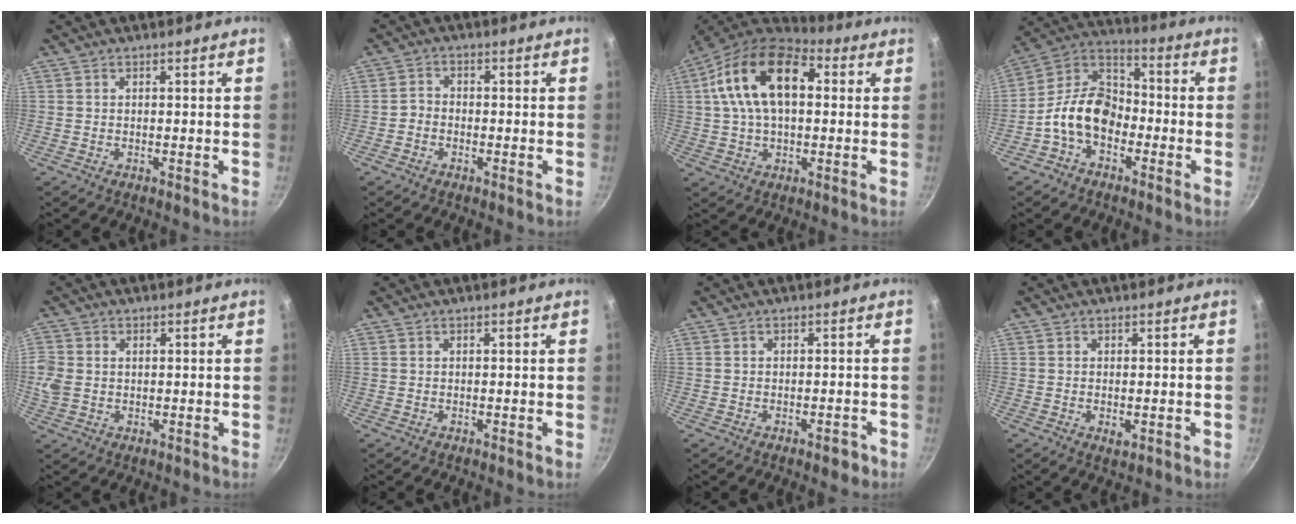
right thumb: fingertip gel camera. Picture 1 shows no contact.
{"total": 2.4, "force": [-1.1, 1.9, 0.9], "torque": [-0.010, 0.019, -0.027]}
{"total": 18.1, "force": [3.5, 10.7, 14.2], "torque": [-0.227, 0.022, 0.041]}
{"total": 12.8, "force": [-4.1, 8.9, 8.2], "torque": [-0.111, 0.049, -0.099]}
{"total": 6.1, "force": [0.5, 4.9, 3.6], "torque": [-0.076, 0.004, 0.008]}
{"total": 0.0}
{"total": 2.5, "force": [-1.4, 1.3, 1.6], "torque": [-0.011, 0.018, -0.012]}
{"total": 1.8, "force": [-0.3, 1.0, 1.5], "torque": [-0.024, -0.004, -0.004]}